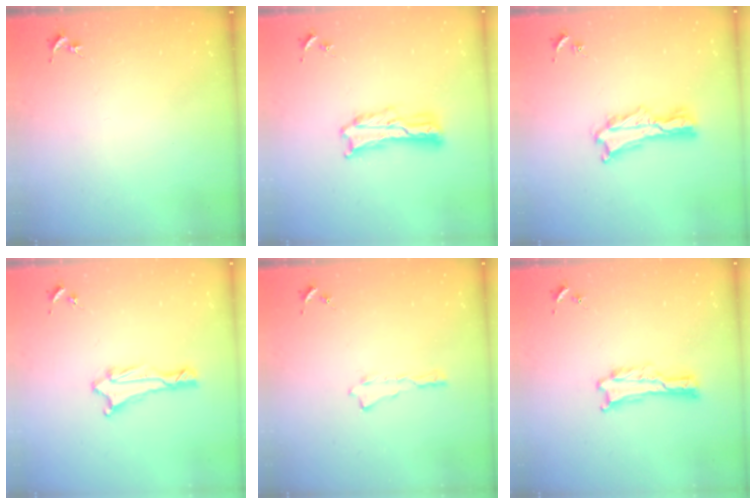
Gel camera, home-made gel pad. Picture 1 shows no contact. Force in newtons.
{"total": 2.4, "press": 2.4, "slide": 0.3}
{"total": 2.1, "press": 2.1, "slide": 0.3}
{"total": 1.3, "press": 1.3, "slide": 0.1}
{"total": 0.0}
{"total": 0.0}